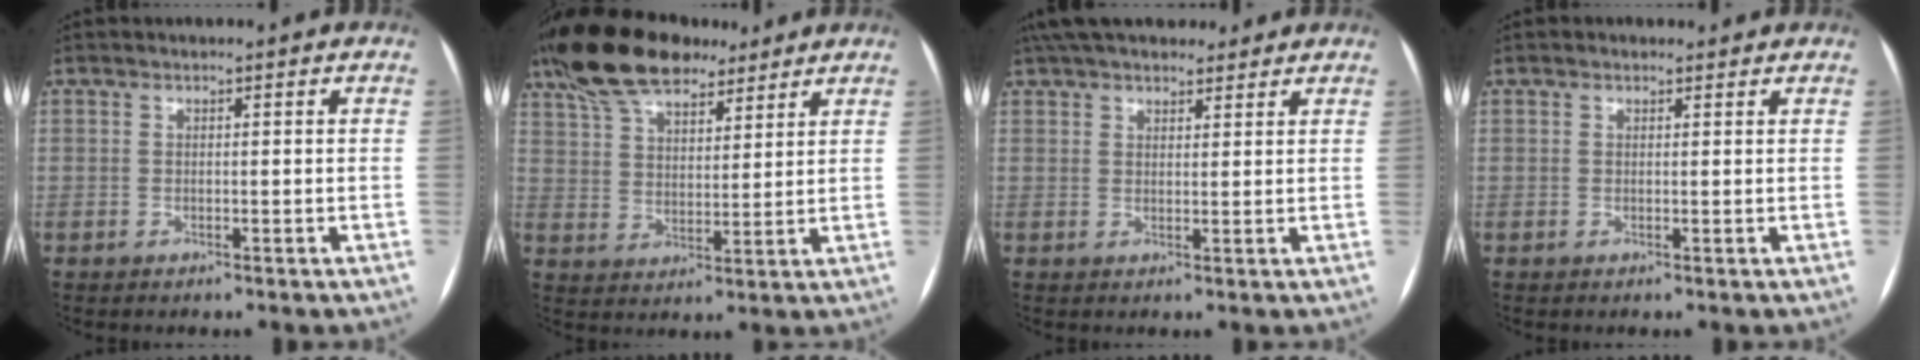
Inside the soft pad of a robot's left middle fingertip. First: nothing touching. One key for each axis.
{"total": 14.8, "fx": 11.4, "fy": 5.5, "fz": 7.6, "tx": -0.151, "ty": 0.037, "tz": 0.204}
{"total": 12.9, "fx": 10.8, "fy": 4.2, "fz": 5.7, "tx": -0.092, "ty": 0.050, "tz": 0.166}
{"total": 1.8, "fx": 1.5, "fy": 0.7, "fz": 0.7, "tx": -0.016, "ty": 0.021, "tz": 0.021}